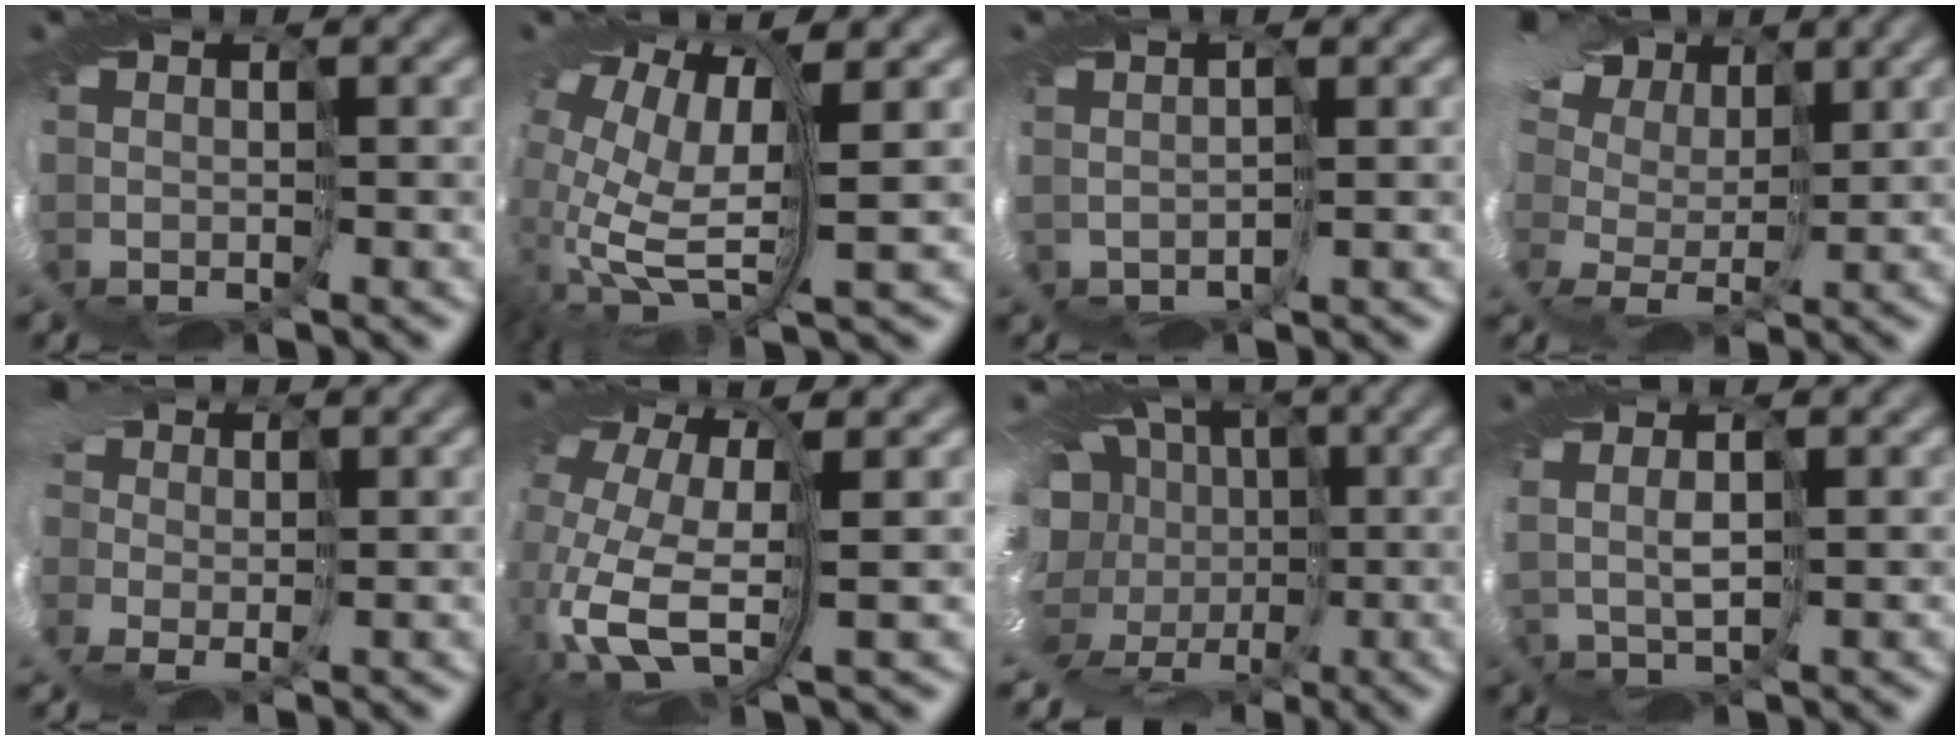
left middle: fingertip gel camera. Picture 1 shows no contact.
{"total": 10.7, "force": [-0.4, 5.1, 9.4], "torque": [-0.207, -0.027, 0.000]}
{"total": 1.4, "force": [0.9, 0.5, 0.9], "torque": [-0.002, 0.013, -0.010]}
{"total": 13.7, "force": [7.9, 8.3, 7.6], "torque": [-0.167, 0.051, 0.095]}
{"total": 8.2, "force": [-0.2, 6.3, 5.3], "torque": [-0.100, -0.004, -0.036]}
{"total": 14.1, "force": [-1.9, 7.4, 11.8], "torque": [-0.238, -0.045, -0.011]}
{"total": 11.7, "force": [-0.8, 9.1, 7.3], "torque": [-0.139, -0.011, -0.013]}
{"total": 2.1, "force": [0.9, 0.7, 1.8], "torque": [-0.050, 0.013, 0.017]}